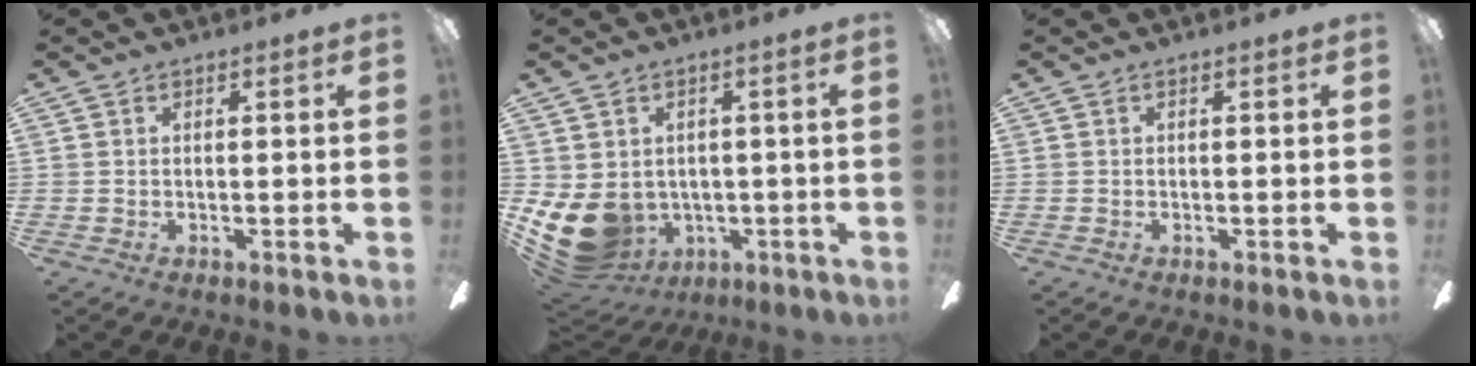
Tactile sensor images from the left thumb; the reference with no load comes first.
{"total": 11.1, "force": [-1.8, 9.2, 5.9], "torque": [-0.148, -0.007, -0.028]}
{"total": 0.0}